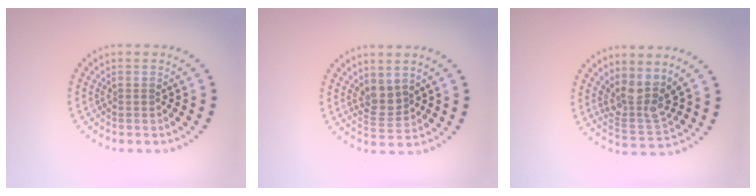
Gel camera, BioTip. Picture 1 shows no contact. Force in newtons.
{"total": 2.3, "press": 1.9, "slide": 1.2}
{"total": 3.5, "press": 2.8, "slide": 2.1}